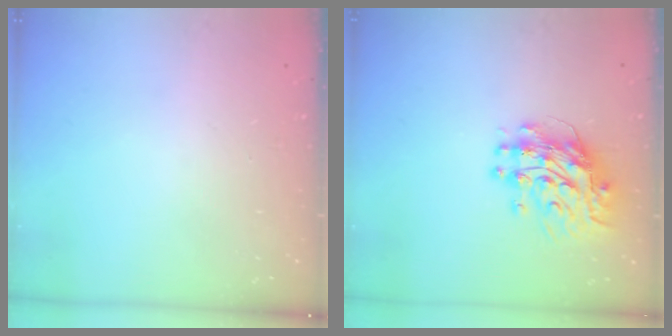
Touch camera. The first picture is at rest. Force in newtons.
{"total": 12.5, "press": 12.5, "slide": 1.1}